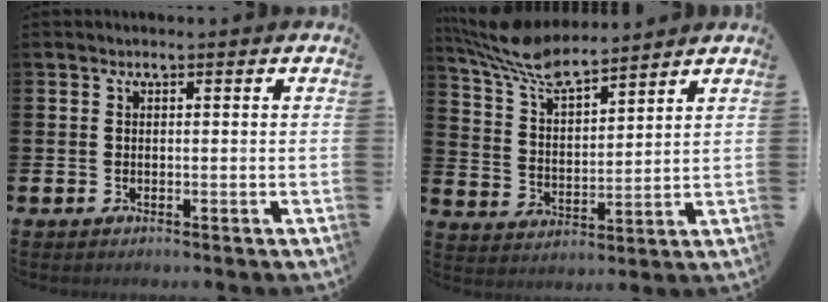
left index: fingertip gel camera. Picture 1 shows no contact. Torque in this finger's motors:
{"motor_torque": [1.01, -1.13, 0.20, 0.21]}